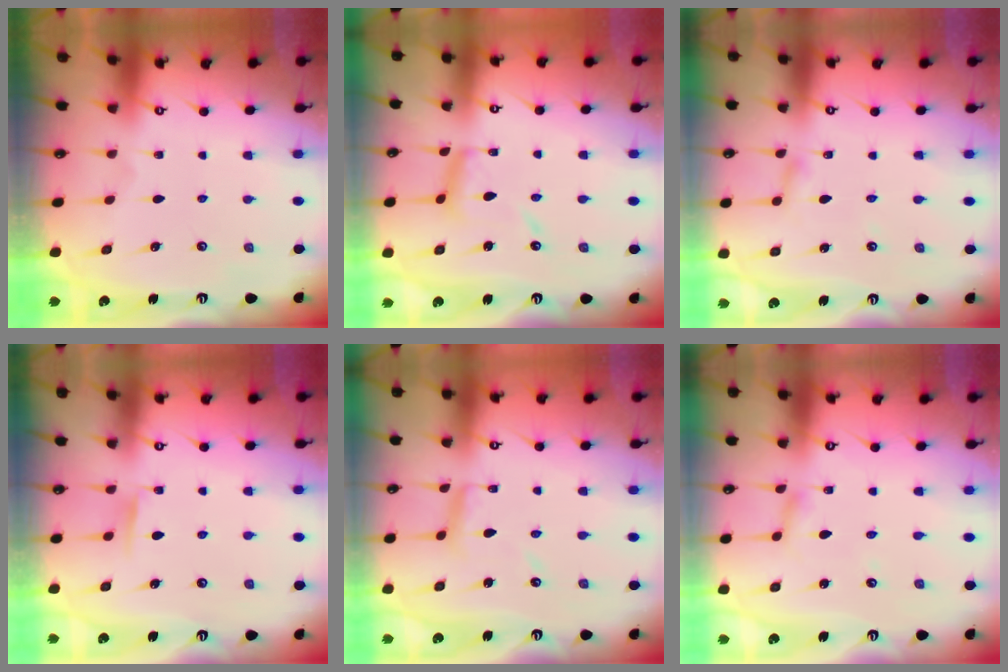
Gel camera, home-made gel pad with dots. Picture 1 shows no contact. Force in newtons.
{"total": 10.4, "press": 10.4, "slide": 0.9}
{"total": 2.4, "press": 2.4, "slide": 0.2}
{"total": 4.5, "press": 4.4, "slide": 0.6}
{"total": 6.7, "press": 6.7, "slide": 0.3}
{"total": 2.7, "press": 2.6, "slide": 0.3}